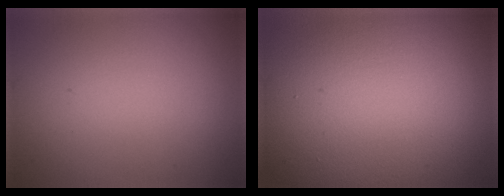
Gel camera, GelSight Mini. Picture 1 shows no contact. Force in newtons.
{"total": 21.4, "press": 21.4, "slide": 1.1}